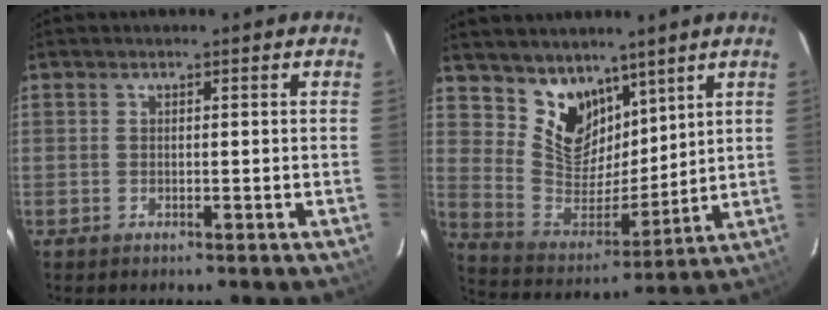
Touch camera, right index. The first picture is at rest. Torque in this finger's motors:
{"motor_torque": [0.19, 0.38, 0.09, 0.06]}